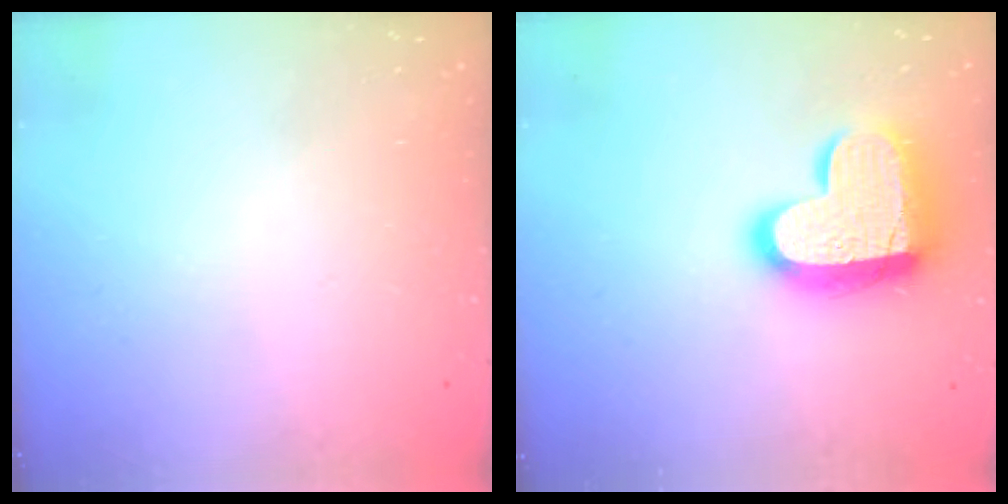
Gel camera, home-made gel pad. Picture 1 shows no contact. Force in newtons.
{"total": 17.6, "press": 17.6, "slide": 1.5}